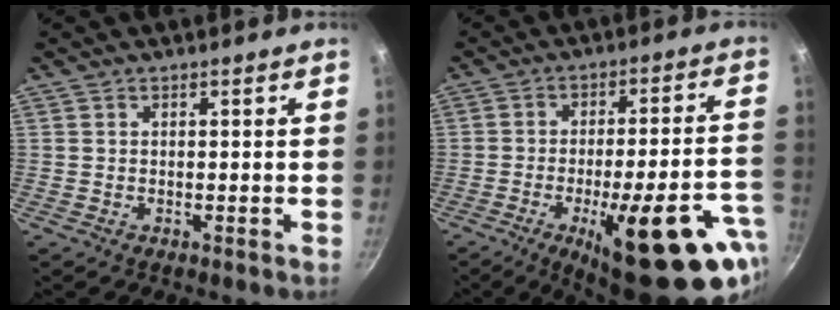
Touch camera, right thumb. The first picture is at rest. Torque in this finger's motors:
{"motor_torque": [2.71, 2.30, 2.26, -0.51, 0.54]}